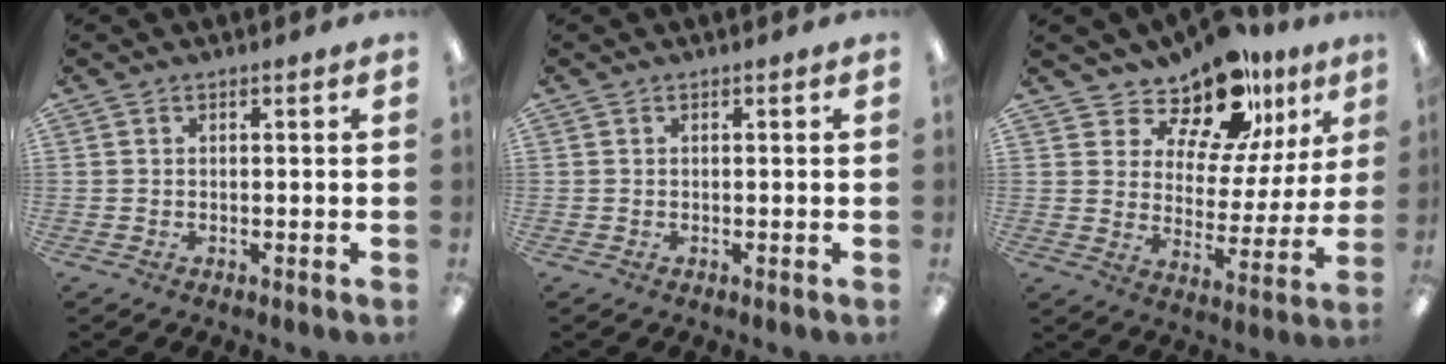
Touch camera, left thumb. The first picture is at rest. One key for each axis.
{"total": 0.0}
{"total": 15.1, "fx": 12.3, "fy": 6.7, "fz": 5.7, "tx": -0.096, "ty": -0.092, "tz": 0.221}